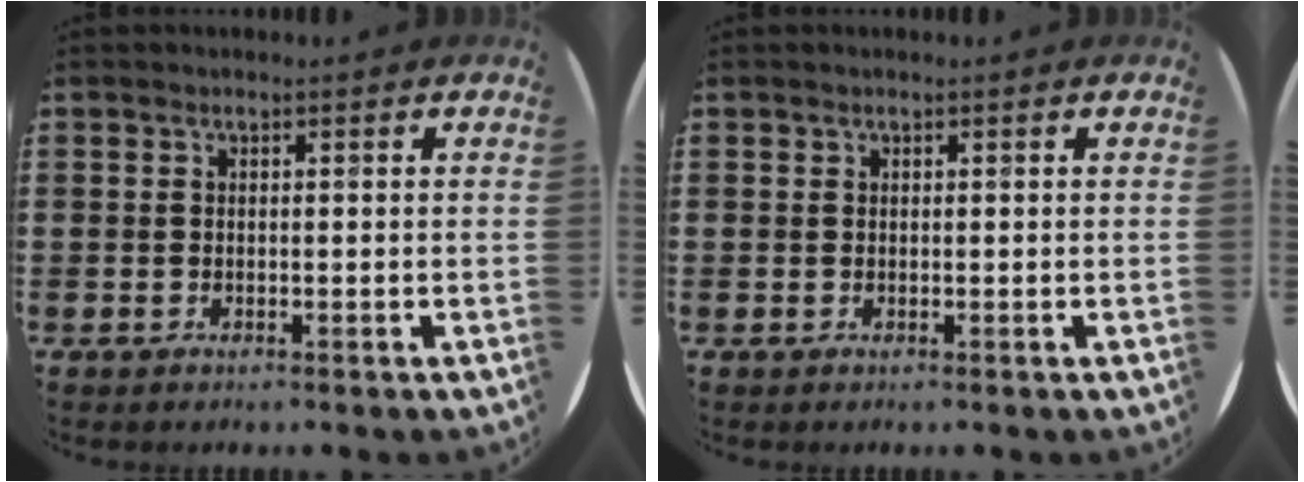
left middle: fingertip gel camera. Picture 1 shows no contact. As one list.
[{"total": 0.0}]